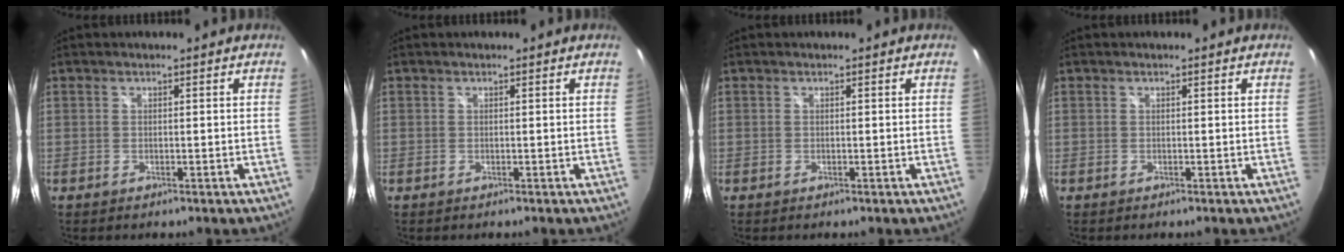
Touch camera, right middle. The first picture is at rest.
{"total": 0.0}
{"total": 0.0}
{"total": 0.0}